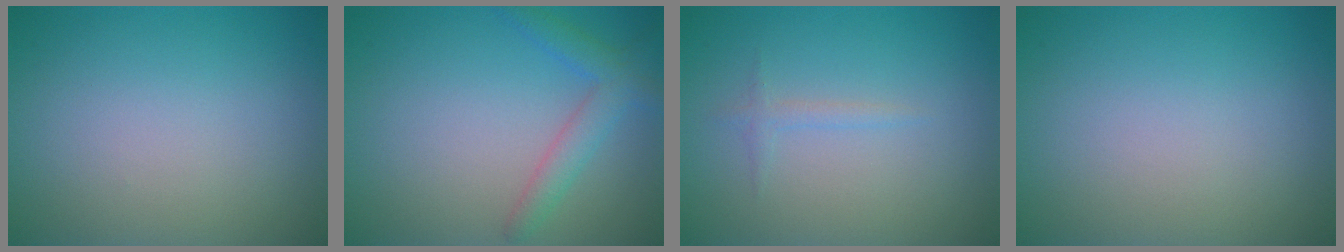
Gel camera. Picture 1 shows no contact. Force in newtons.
{"total": 2.7, "press": 2.7, "slide": 0.2}
{"total": 0.8, "press": 0.8, "slide": 0.0}
{"total": 0.0}